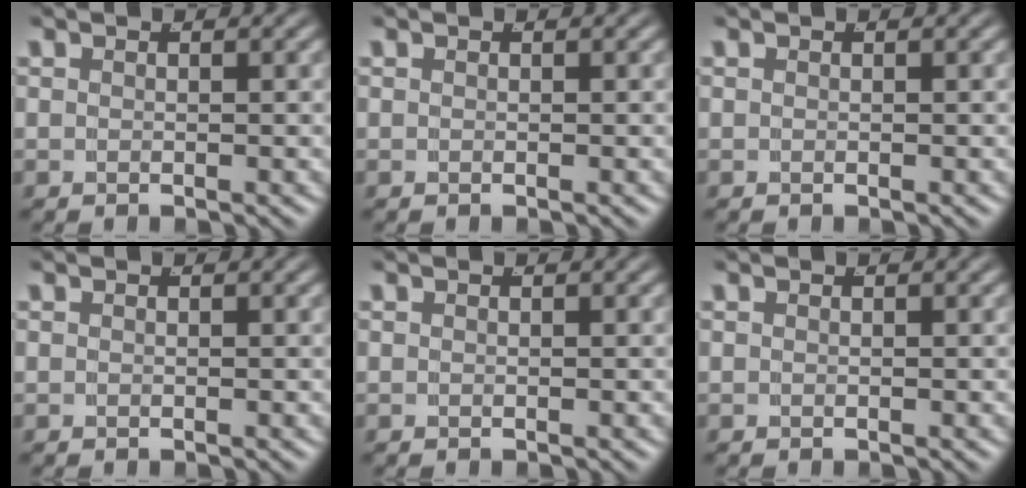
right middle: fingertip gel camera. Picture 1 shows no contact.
{"total": 0.0}
{"total": 0.0}
{"total": 0.0}
{"total": 0.0}
{"total": 0.0}